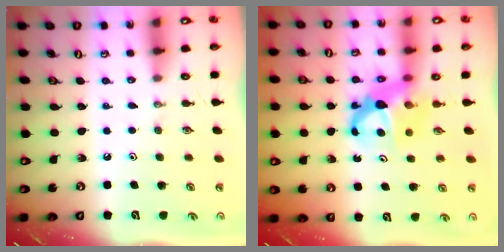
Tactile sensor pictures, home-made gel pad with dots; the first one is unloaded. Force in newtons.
{"total": 6.6, "press": 6.6, "slide": 0.5}